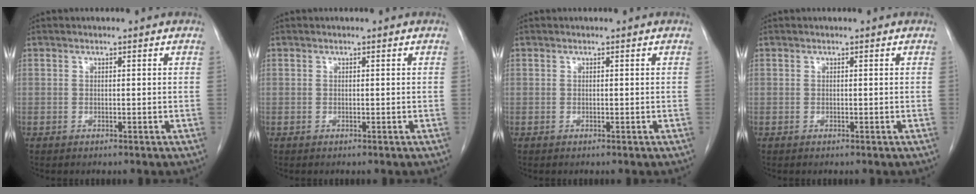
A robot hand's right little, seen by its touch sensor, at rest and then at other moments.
{"total": 0.0}
{"total": 0.0}
{"total": 0.0}